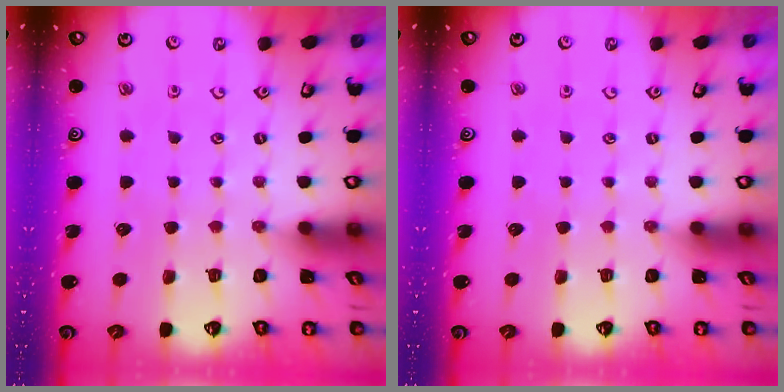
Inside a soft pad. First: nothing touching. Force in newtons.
{"total": 0.0}